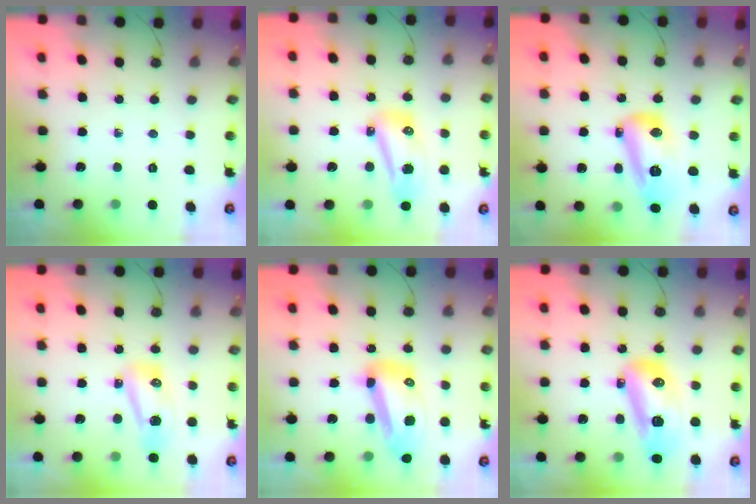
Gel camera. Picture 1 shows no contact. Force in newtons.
{"total": 13.5, "press": 11.5, "slide": 7.0}
{"total": 14.9, "press": 14.8, "slide": 1.2}
{"total": 14.9, "press": 10.5, "slide": 10.6}
{"total": 15.0, "press": 14.9, "slide": 1.8}
{"total": 16.2, "press": 16.1, "slide": 2.2}